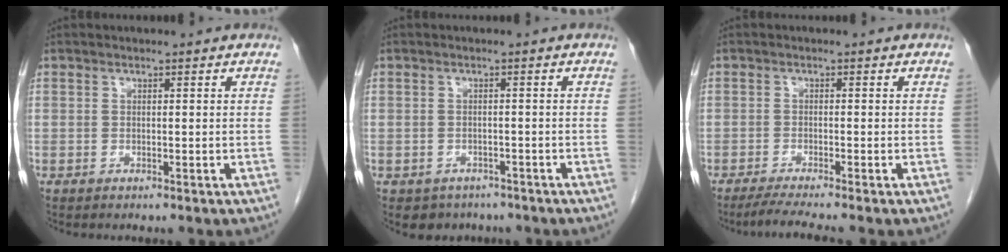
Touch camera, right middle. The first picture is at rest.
{"total": 3.8, "force": [-2.8, 2.6, 0.3], "torque": [-0.004, 0.008, -0.036]}
{"total": 4.3, "force": [-3.6, -0.9, 2.2], "torque": [-0.039, -0.016, -0.063]}